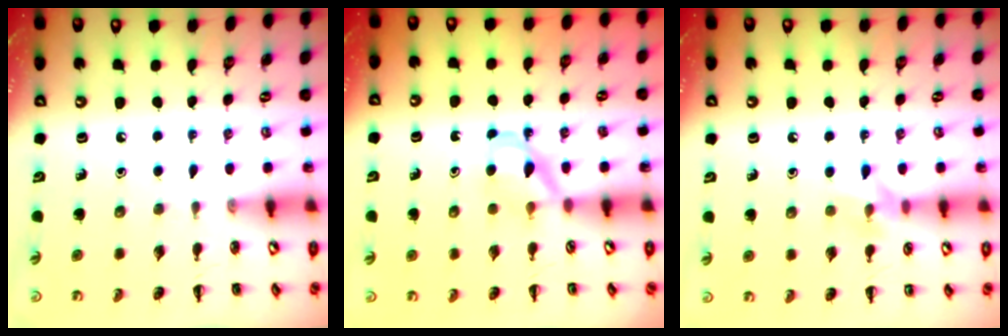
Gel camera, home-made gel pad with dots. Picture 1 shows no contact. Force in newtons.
{"total": 4.5, "press": 4.3, "slide": 1.2}
{"total": 7.2, "press": 7.0, "slide": 1.5}